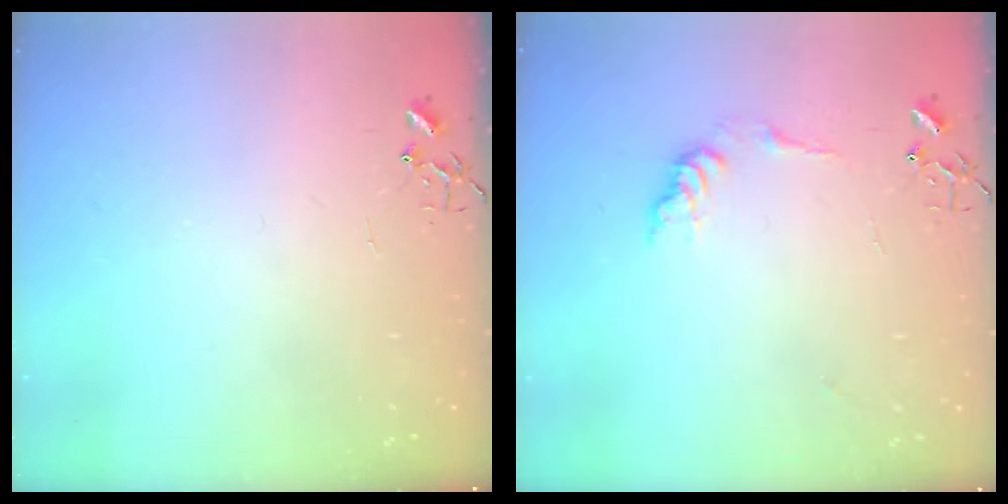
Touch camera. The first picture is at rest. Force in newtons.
{"total": 8.4, "press": 8.4, "slide": 0.4}